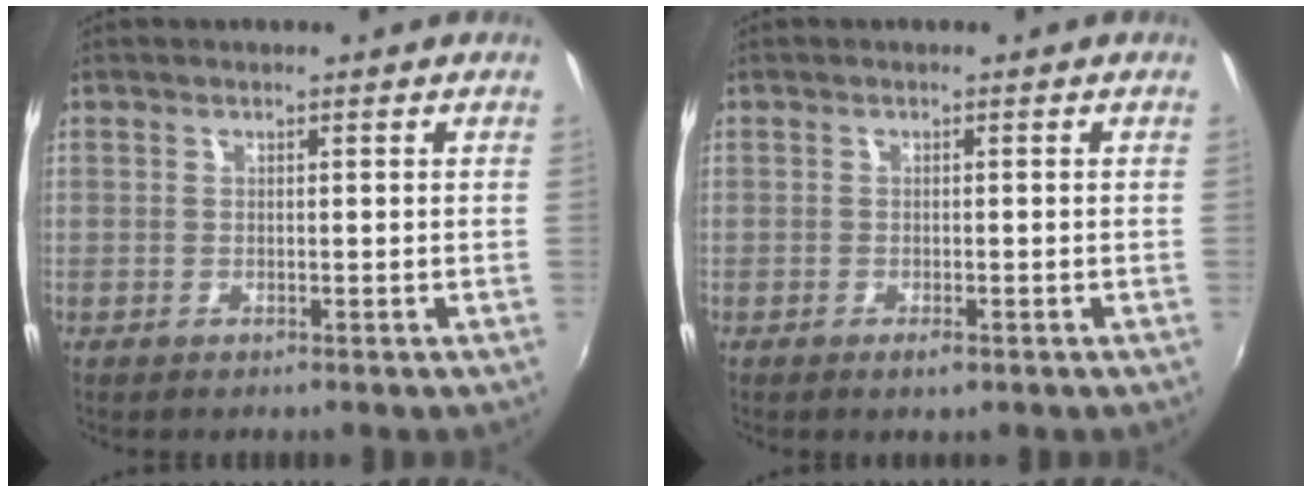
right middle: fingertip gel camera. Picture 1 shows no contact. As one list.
[{"total": 1.4, "force": [-0.8, 0.3, 1.0], "torque": [-0.020, -0.003, -0.013]}]